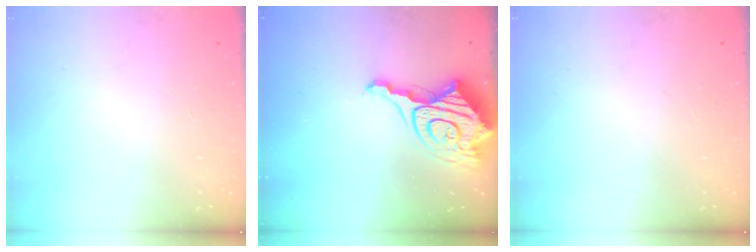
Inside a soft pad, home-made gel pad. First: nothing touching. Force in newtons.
{"total": 16.1, "press": 16.0, "slide": 1.9}
{"total": 0.0}